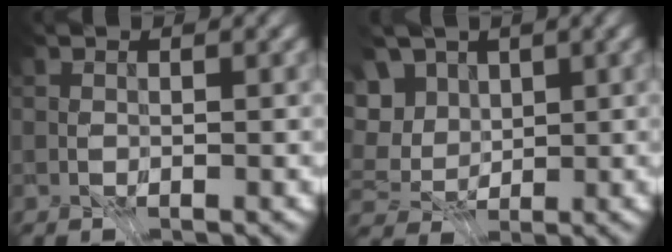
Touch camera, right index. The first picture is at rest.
{"total": 4.2, "force": [1.1, 3.1, 2.6], "torque": [-0.053, 0.007, 0.010]}